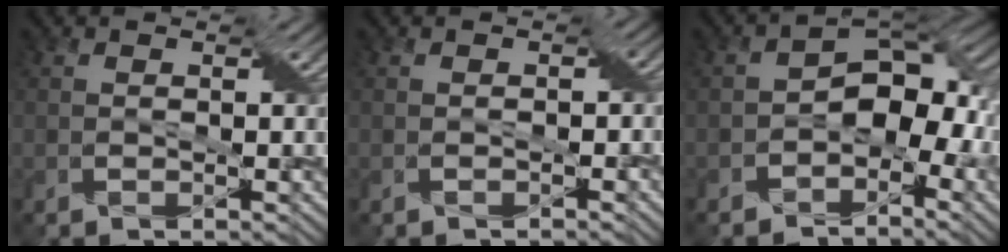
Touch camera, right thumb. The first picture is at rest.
{"total": 0.8, "force": [-0.5, 0.6, 0.3], "torque": [0.004, 0.001, -0.007]}
{"total": 7.1, "force": [-2.6, 4.3, 5.1], "torque": [-0.056, 0.007, -0.059]}